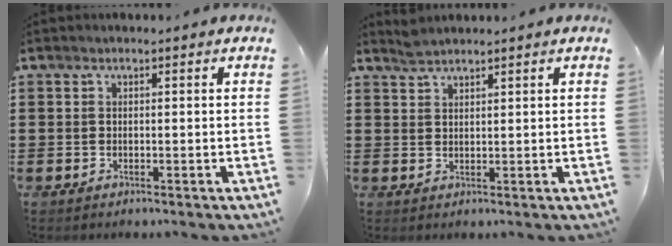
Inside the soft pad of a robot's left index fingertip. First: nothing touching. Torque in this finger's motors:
{"motor_torque": [0.06, 0.03, -0.01, 0.01]}